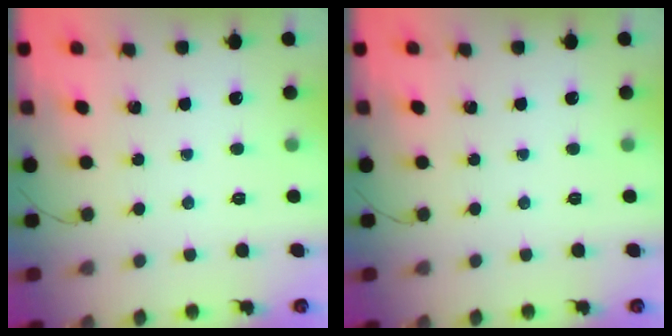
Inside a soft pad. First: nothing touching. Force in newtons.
{"total": 0.0}